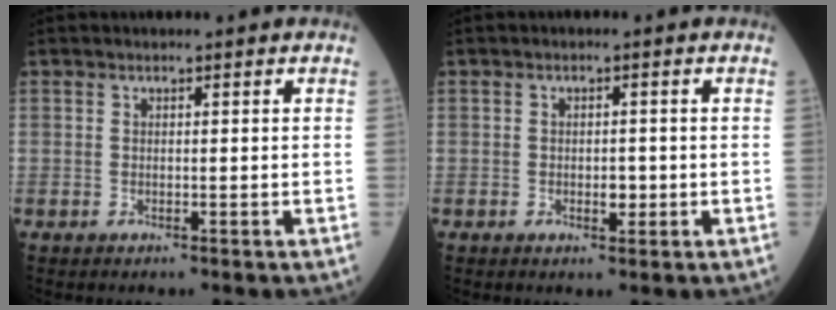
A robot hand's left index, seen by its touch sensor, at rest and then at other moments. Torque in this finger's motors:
{"motor_torque": [-0.05, 0.14, 0.02, 0.00]}